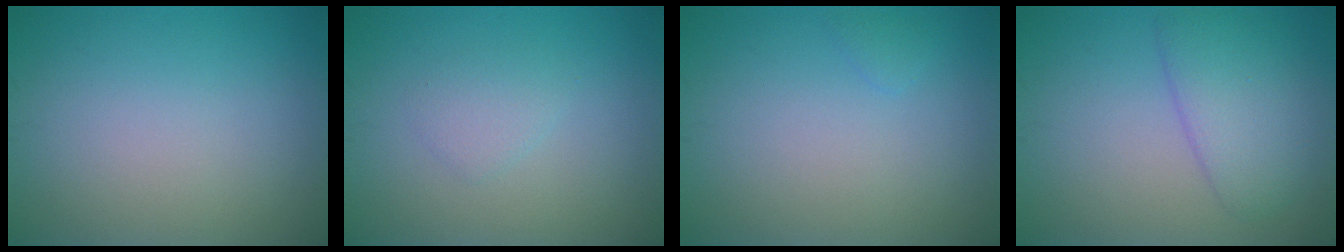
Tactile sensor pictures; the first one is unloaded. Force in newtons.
{"total": 1.4, "press": 1.4, "slide": 0.1}
{"total": 0.6, "press": 0.6, "slide": 0.0}
{"total": 4.3, "press": 4.3, "slide": 0.3}